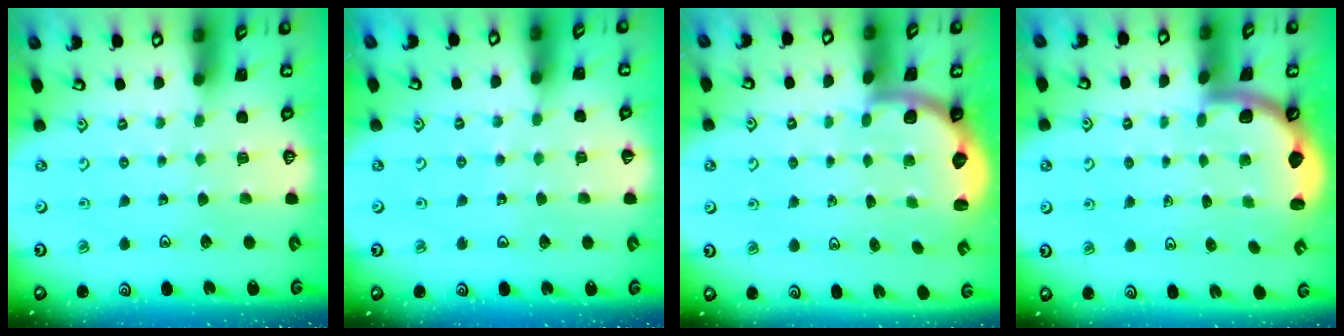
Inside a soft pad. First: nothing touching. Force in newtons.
{"total": 3.8, "press": 3.8, "slide": 0.5}
{"total": 2.4, "press": 2.1, "slide": 1.2}
{"total": 1.8, "press": 1.8, "slide": 0.1}